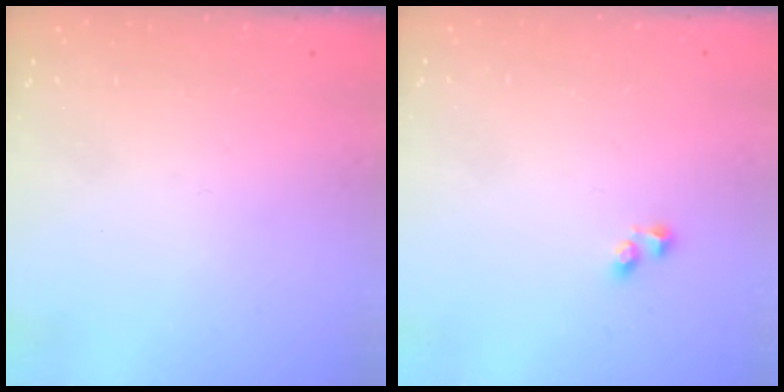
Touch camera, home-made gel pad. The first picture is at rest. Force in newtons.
{"total": 2.2, "press": 2.0, "slide": 0.9}